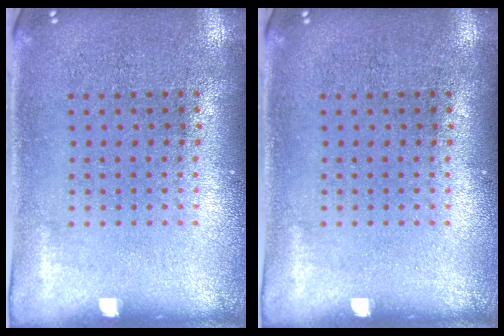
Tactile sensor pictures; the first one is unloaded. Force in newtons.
{"total": 0.0}